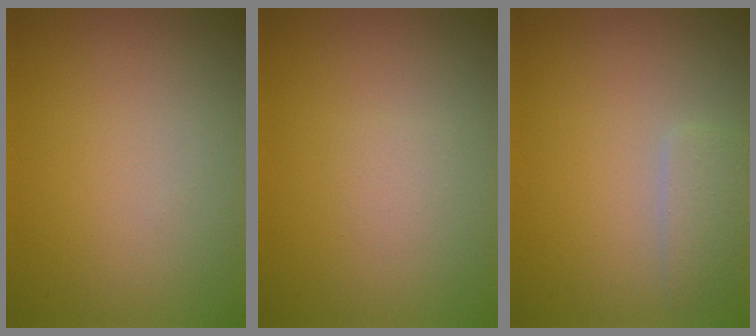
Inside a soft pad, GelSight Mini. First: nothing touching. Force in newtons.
{"total": 0.7, "press": 0.7, "slide": 0.0}
{"total": 2.0, "press": 2.0, "slide": 0.1}